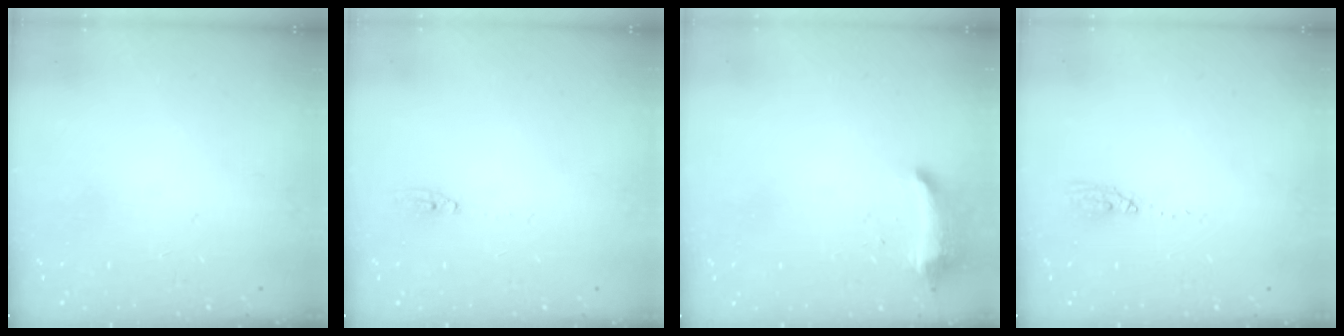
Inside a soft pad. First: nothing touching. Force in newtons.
{"total": 2.9, "press": 2.8, "slide": 0.2}
{"total": 9.5, "press": 9.4, "slide": 0.7}
{"total": 4.5, "press": 4.5, "slide": 0.6}